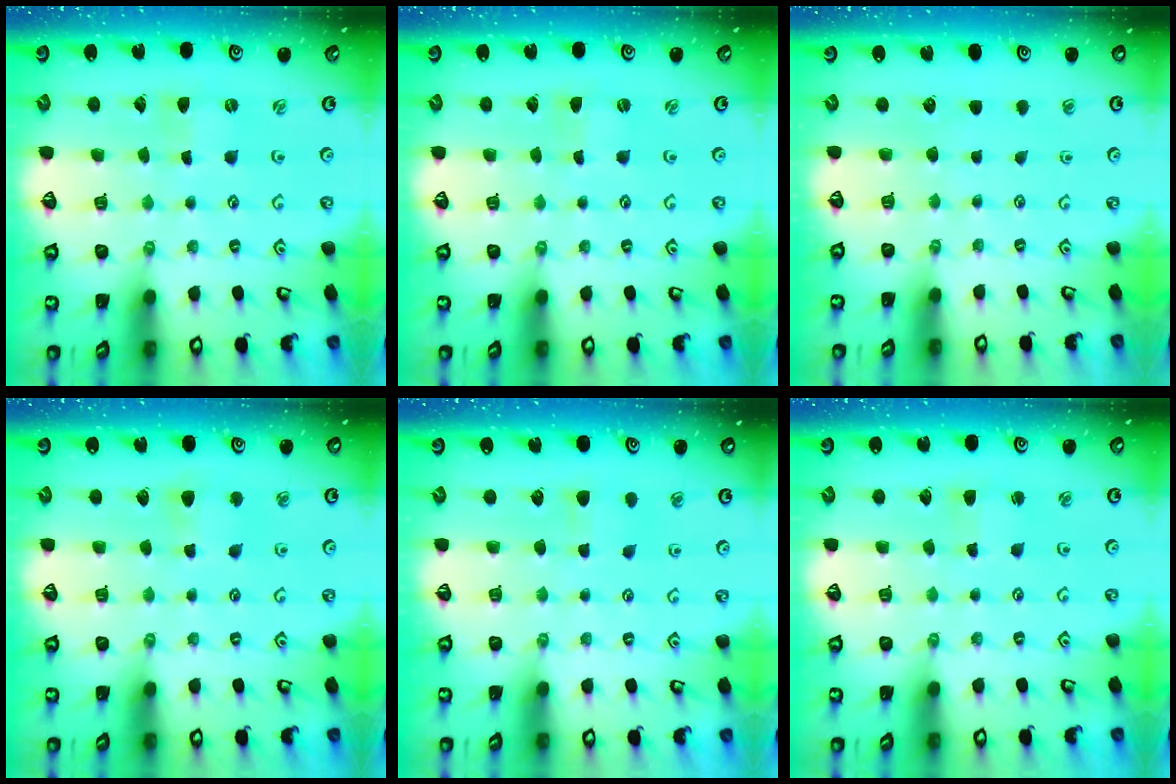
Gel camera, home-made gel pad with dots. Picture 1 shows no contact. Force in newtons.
{"total": 0.0}
{"total": 0.0}
{"total": 3.8, "press": 3.7, "slide": 0.7}
{"total": 4.6, "press": 4.6, "slide": 0.3}
{"total": 2.5, "press": 2.5, "slide": 0.3}